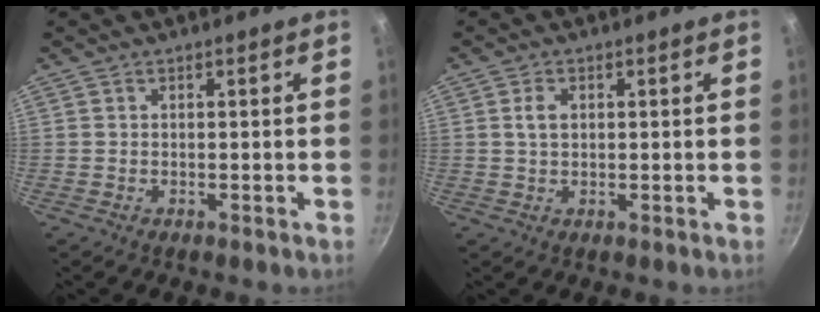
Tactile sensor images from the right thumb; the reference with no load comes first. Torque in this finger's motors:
{"motor_torque": [0.00, 0.00, 0.00, 0.00, 0.03]}